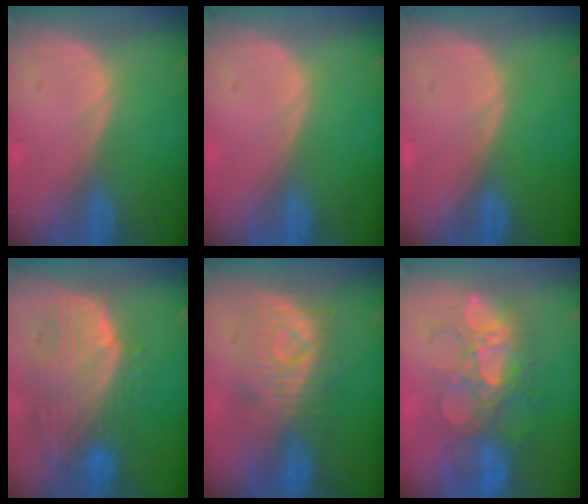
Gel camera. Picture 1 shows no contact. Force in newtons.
{"total": 0.0}
{"total": 0.0}
{"total": 10.5, "press": 9.0, "slide": 5.3}
{"total": 8.5, "press": 8.4, "slide": 0.9}
{"total": 9.3, "press": 9.1, "slide": 2.1}